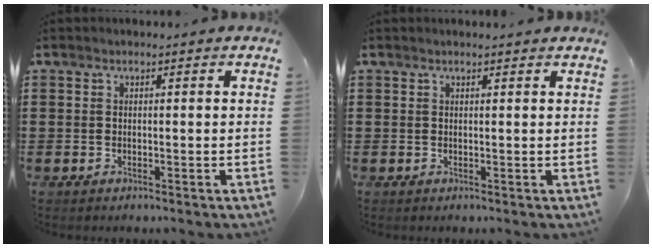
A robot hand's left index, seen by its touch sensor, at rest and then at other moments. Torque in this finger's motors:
{"motor_torque": [-1.12, 1.02, 0.00, 0.01]}